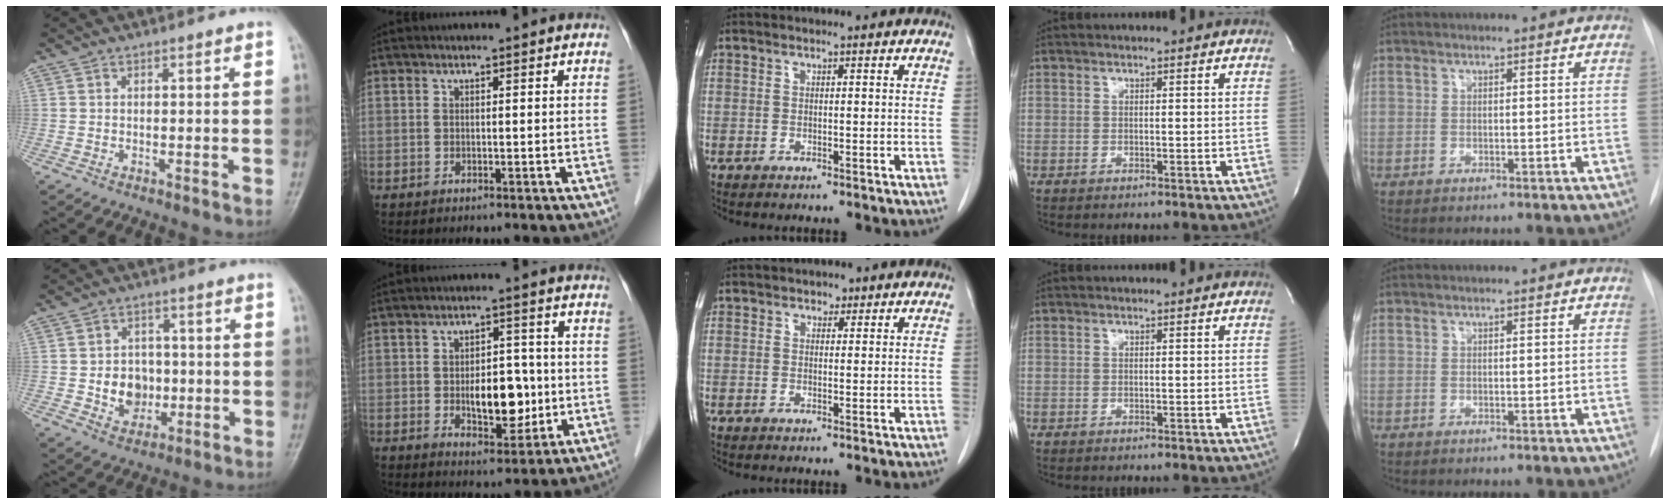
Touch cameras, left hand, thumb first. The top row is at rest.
{"thumb": {"total": 7.8, "force": [-0.8, 6.5, 4.2], "torque": [-0.029, 0.008, -0.010]}, "index": {"total": 7.8, "force": [-1.0, 3.9, 6.7], "torque": [-0.101, 0.000, -0.009]}, "middle": {"total": 1.3, "force": [0.8, 0.9, 0.3], "torque": [-0.002, -0.001, 0.010]}}